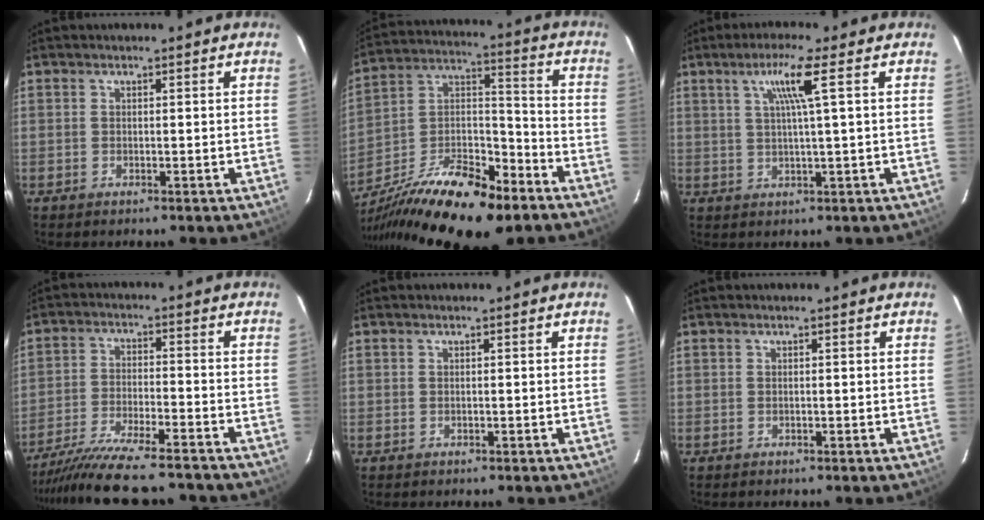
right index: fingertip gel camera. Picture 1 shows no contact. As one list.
[{"total": 24.3, "force": [-15.1, 9.3, 16.6], "torque": [-0.320, -0.011, -0.252]}, {"total": 5.9, "force": [2.2, -1.1, 5.4], "torque": [-0.093, 0.006, 0.042]}, {"total": 16.4, "force": [-14.6, 1.6, 7.2], "torque": [-0.152, -0.032, -0.235]}, {"total": 0.0}, {"total": 0.0}]